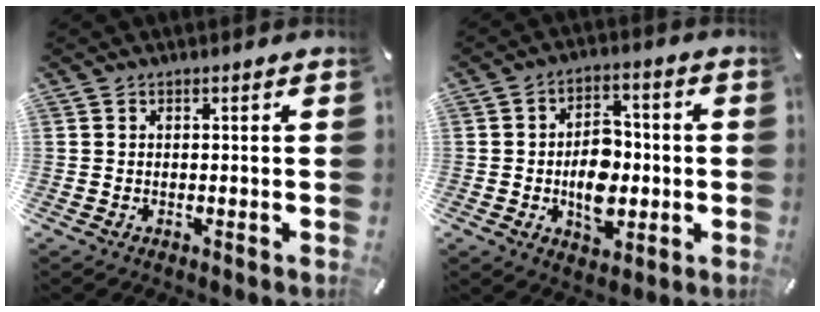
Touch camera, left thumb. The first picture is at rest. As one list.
[{"total": 10.4, "force": [-1.6, 7.4, 7.2], "torque": [-0.111, 0.004, -0.029]}]